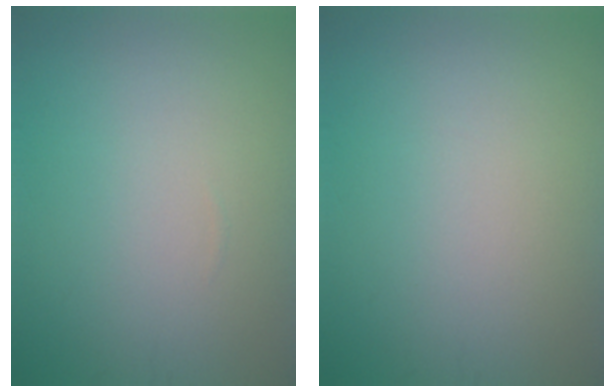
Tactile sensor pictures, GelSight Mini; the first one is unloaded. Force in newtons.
{"total": 0.0}